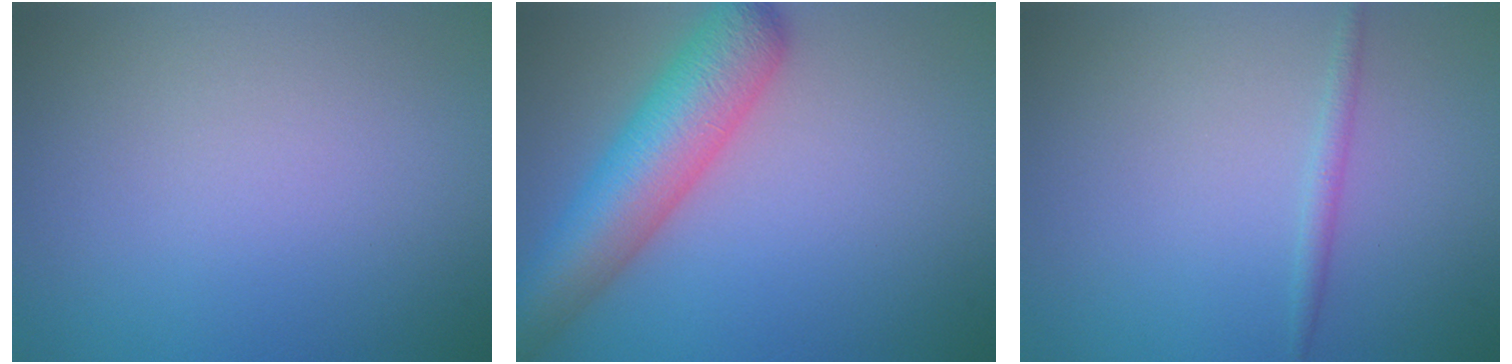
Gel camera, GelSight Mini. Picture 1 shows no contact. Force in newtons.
{"total": 7.6, "press": 7.6, "slide": 0.3}
{"total": 1.1, "press": 1.1, "slide": 0.1}